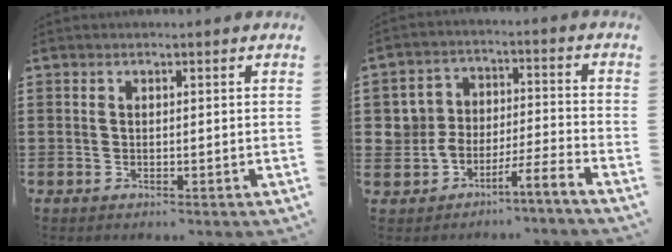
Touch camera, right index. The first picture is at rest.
{"total": 4.8, "force": [-4.6, 1.4, 0.5], "torque": [-0.018, 0.006, -0.097]}